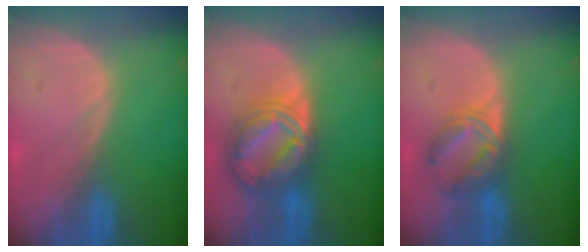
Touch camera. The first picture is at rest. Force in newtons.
{"total": 8.9, "press": 8.8, "slide": 0.8}
{"total": 5.9, "press": 5.8, "slide": 1.0}